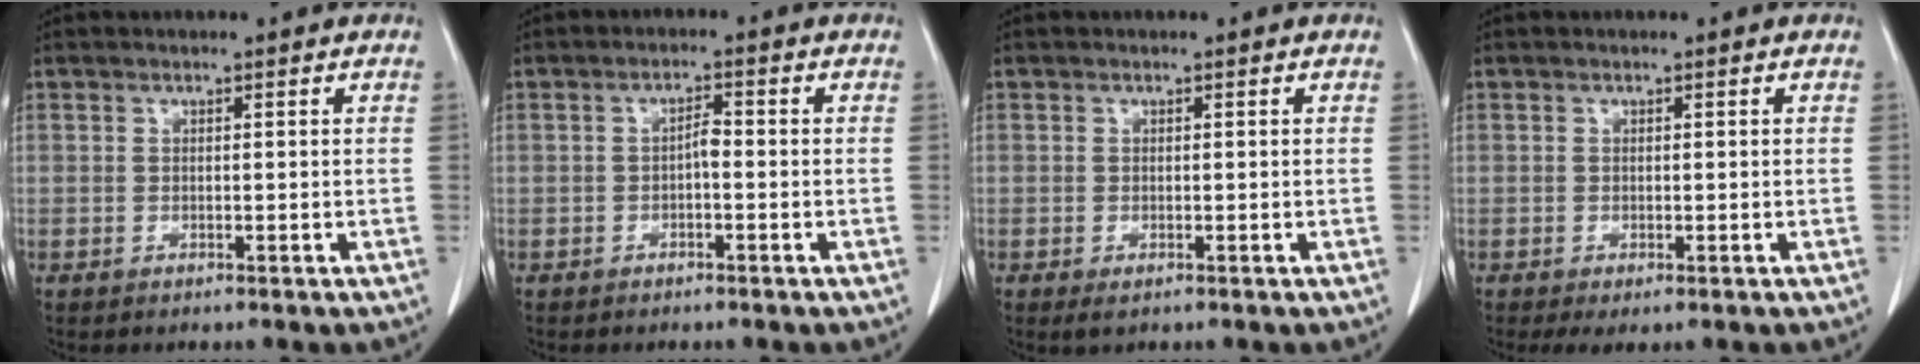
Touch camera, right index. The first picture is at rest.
{"total": 1.9, "force": [-0.5, 0.5, 1.7], "torque": [-0.029, 0.005, -0.010]}
{"total": 1.1, "force": [-0.6, 0.4, 0.9], "torque": [-0.013, -0.004, -0.006]}
{"total": 1.3, "force": [-0.5, 0.8, 0.9], "torque": [-0.015, -0.002, -0.004]}